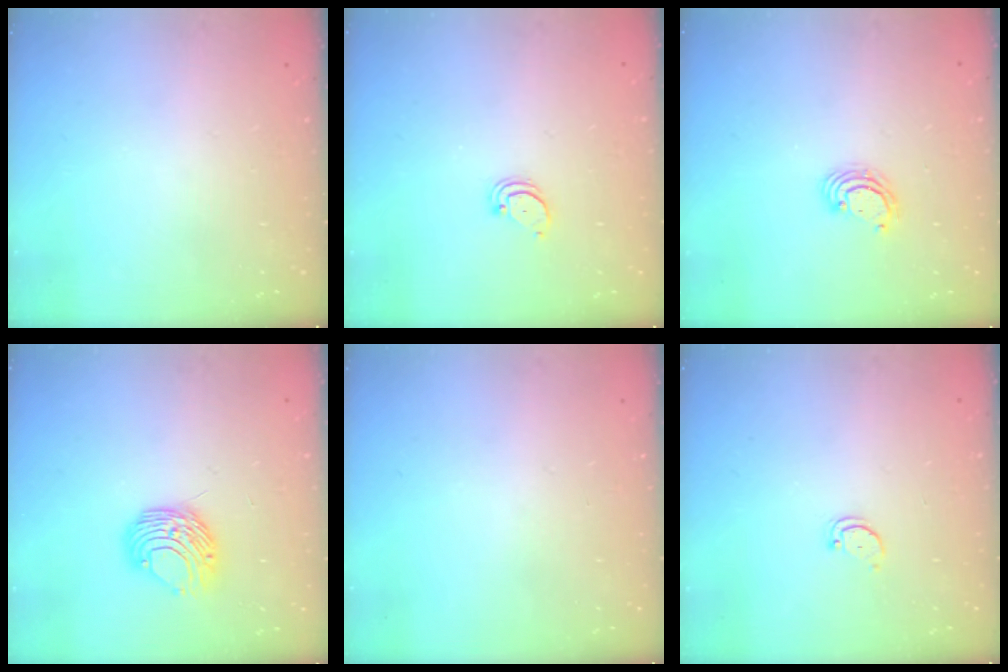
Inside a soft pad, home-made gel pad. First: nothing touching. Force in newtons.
{"total": 2.0, "press": 2.0, "slide": 0.2}
{"total": 3.2, "press": 3.2, "slide": 0.1}
{"total": 8.9, "press": 8.9, "slide": 0.7}
{"total": 0.0}
{"total": 2.5, "press": 2.4, "slide": 0.4}